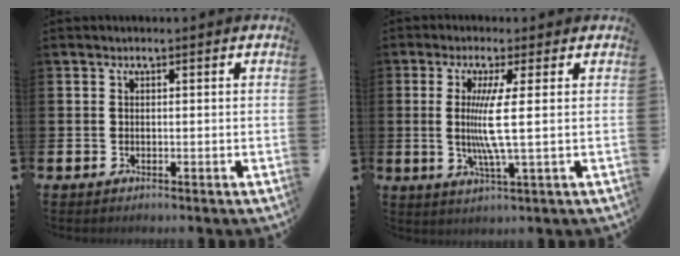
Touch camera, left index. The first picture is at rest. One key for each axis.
{"total": 6.3, "fx": 0.5, "fy": -0.5, "fz": 6.2, "tx": -0.117, "ty": -0.011, "tz": 0.004}